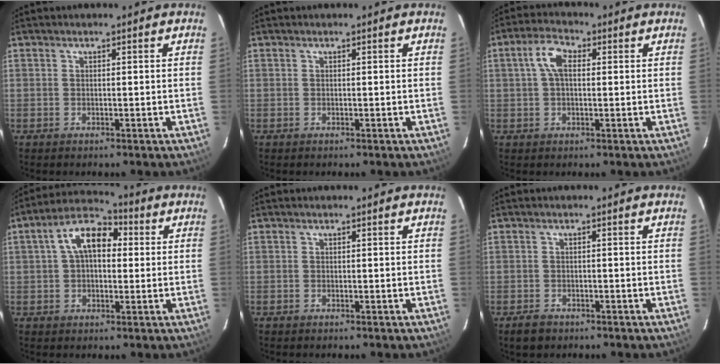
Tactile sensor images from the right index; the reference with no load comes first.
{"total": 0.0}
{"total": 5.3, "force": [0.9, 2.9, 4.4], "torque": [-0.088, 0.019, 0.017]}
{"total": 9.9, "force": [1.9, 6.0, 7.7], "torque": [-0.137, 0.035, 0.026]}
{"total": 0.0}
{"total": 2.8, "force": [-1.8, 2.0, 0.9], "torque": [-0.024, 0.000, -0.029]}